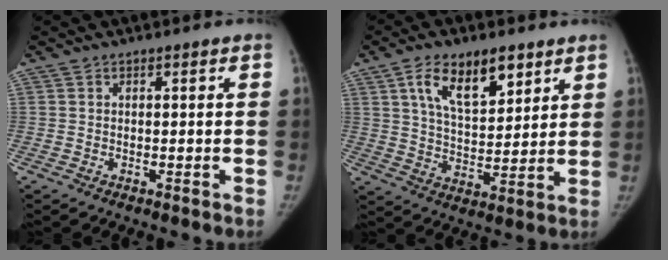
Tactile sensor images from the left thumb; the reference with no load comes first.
{"total": 13.0, "force": [6.9, 6.3, 9.0], "torque": [-0.123, -0.031, 0.126]}